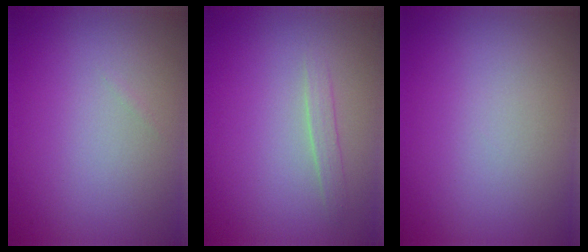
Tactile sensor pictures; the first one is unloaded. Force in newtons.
{"total": 1.1, "press": 1.1, "slide": 0.0}
{"total": 0.0}